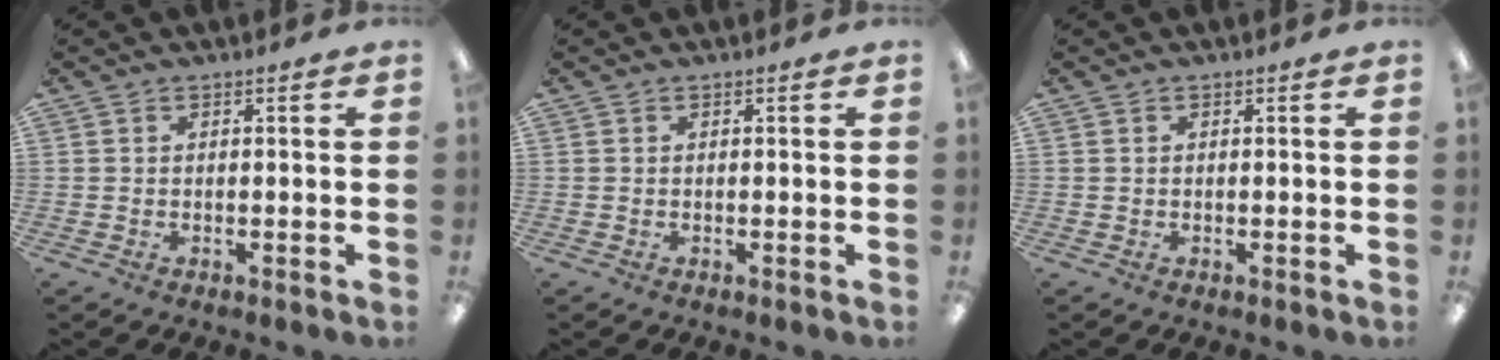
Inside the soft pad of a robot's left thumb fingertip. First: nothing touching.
{"total": 0.0}
{"total": 0.0}